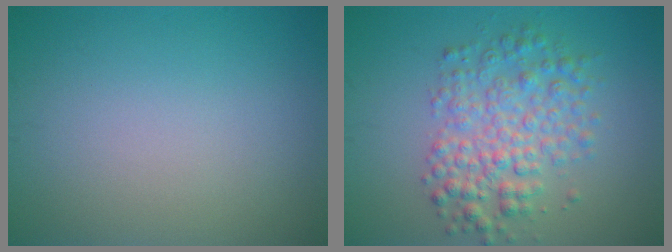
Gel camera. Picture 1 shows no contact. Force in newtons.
{"total": 4.9, "press": 4.9, "slide": 0.1}